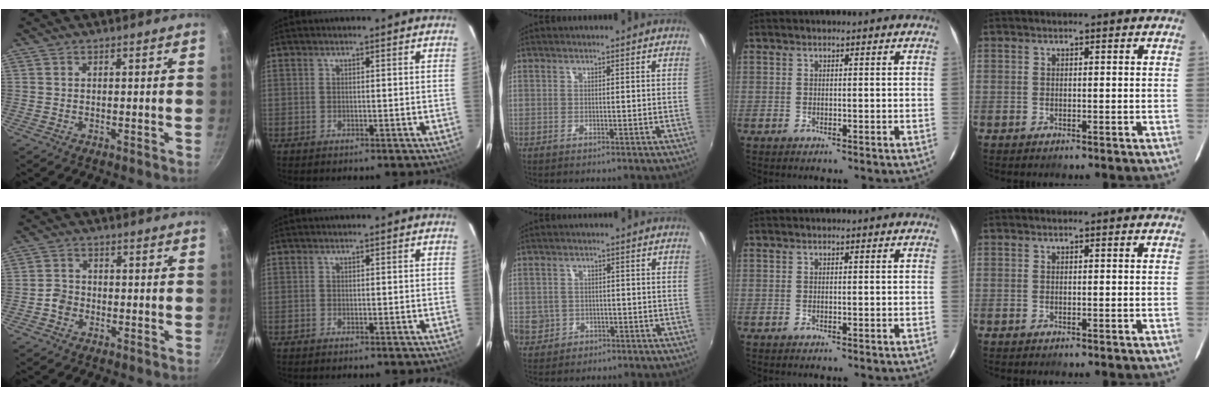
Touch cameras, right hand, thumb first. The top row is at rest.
{"thumb": {"total": 2.9, "force": [-1.3, 2.4, 1.0], "torque": [-0.004, 0.016, -0.026]}, "middle": {"total": 6.5, "force": [-1.4, 6.1, 1.8], "torque": [-0.069, 0.007, -0.013]}}